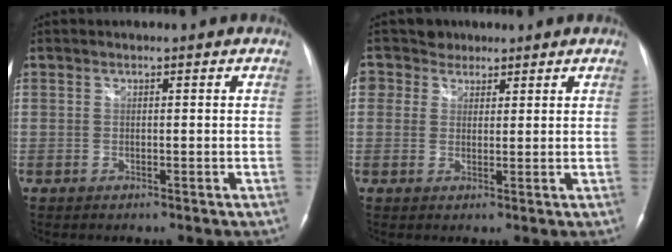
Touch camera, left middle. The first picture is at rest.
{"total": 3.6, "force": [2.3, 2.8, -0.2], "torque": [0.004, 0.021, 0.036]}